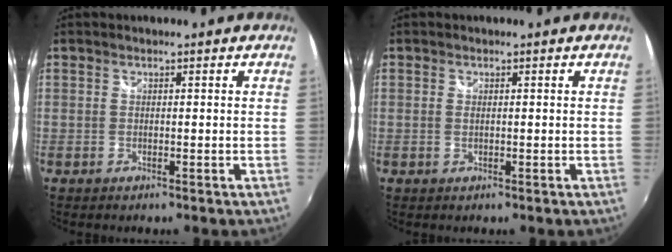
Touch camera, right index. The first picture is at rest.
{"total": 0.8, "force": [0.1, 0.3, 0.7], "torque": [-0.016, -0.001, 0.000]}